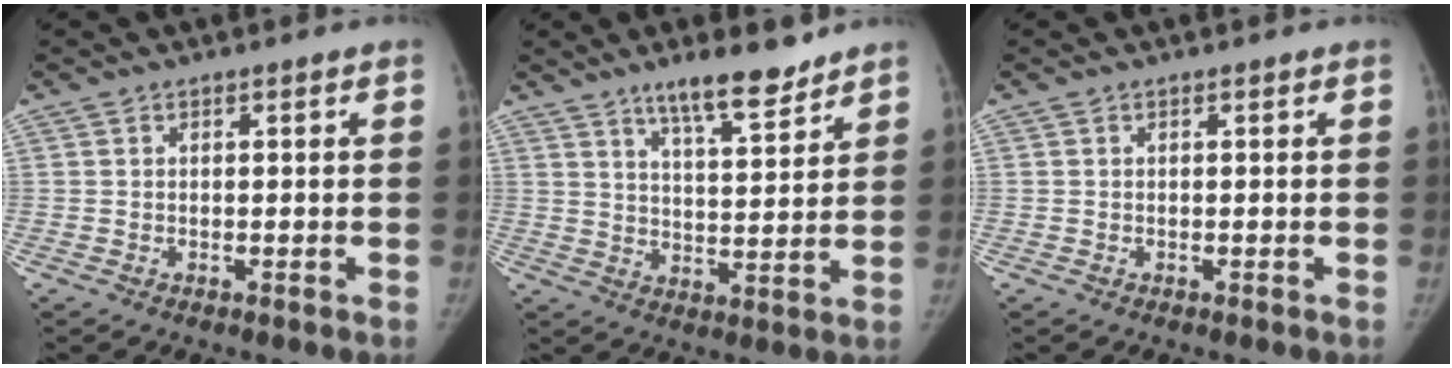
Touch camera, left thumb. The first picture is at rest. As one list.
[{"total": 10.0, "force": [7.6, 2.3, 6.0], "torque": [-0.079, -0.052, 0.128]}, {"total": 0.0}]